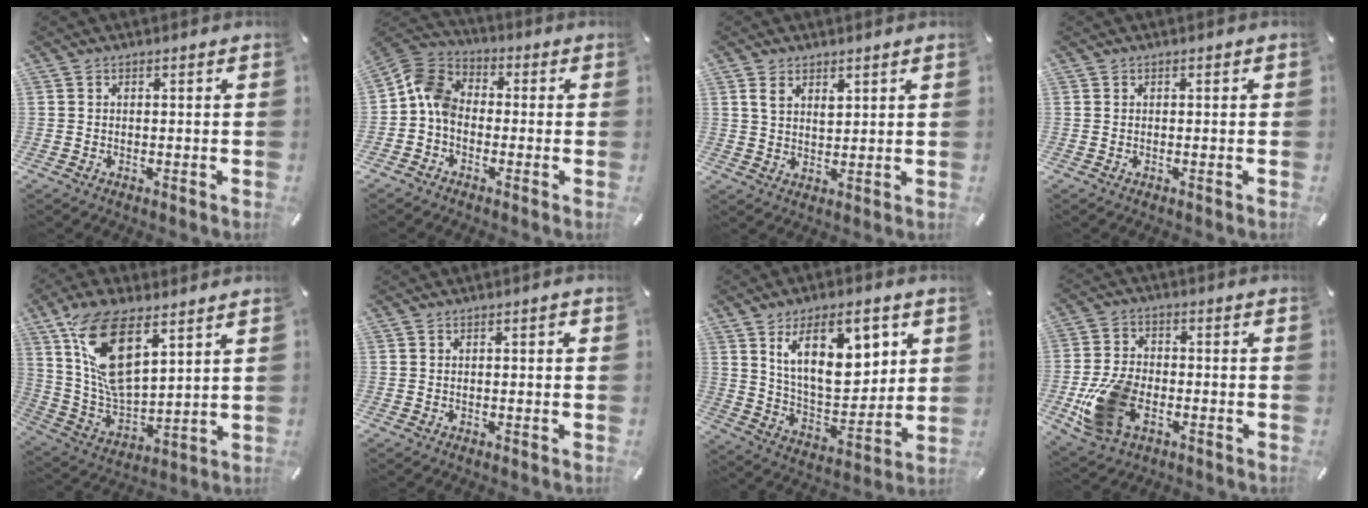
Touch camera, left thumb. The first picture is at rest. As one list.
[{"total": 7.7, "force": [-1.9, 5.9, 4.4], "torque": [-0.101, 0.023, -0.036]}, {"total": 4.5, "force": [2.5, 2.8, 2.5], "torque": [-0.039, -0.003, 0.043]}, {"total": 0.0}, {"total": 16.3, "force": [8.8, 7.7, 11.3], "torque": [-0.260, -0.041, 0.159]}, {"total": 1.3, "force": [0.2, 0.4, 1.2], "torque": [-0.023, 0.004, 0.002]}, {"total": 18.1, "force": [8.6, 9.1, 13.0], "torque": [-0.214, -0.022, 0.145]}, {"total": 13.8, "force": [-4.6, 9.2, 9.3], "torque": [-0.196, 0.015, -0.078]}]